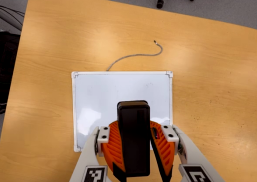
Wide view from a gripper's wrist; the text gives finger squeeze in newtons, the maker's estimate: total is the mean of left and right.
{"total": 10.7, "left": 11.2, "right": 10.3}